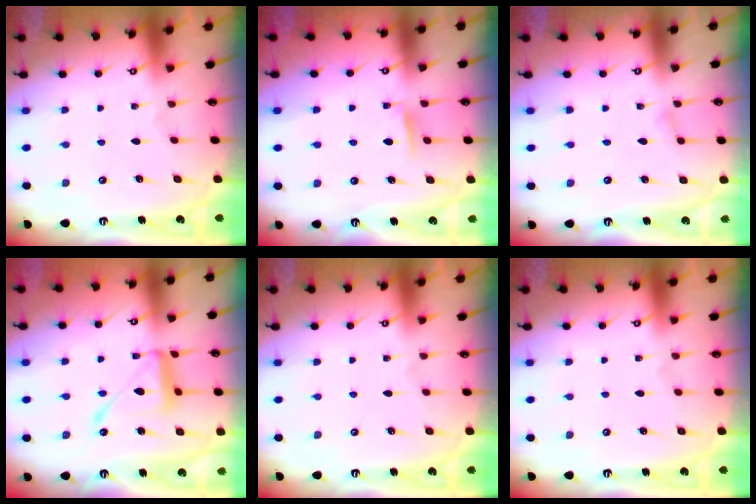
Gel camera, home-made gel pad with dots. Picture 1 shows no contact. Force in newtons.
{"total": 5.6, "press": 5.6, "slide": 0.6}
{"total": 2.2, "press": 2.1, "slide": 0.3}
{"total": 15.6, "press": 15.6, "slide": 1.3}
{"total": 0.0}
{"total": 0.0}